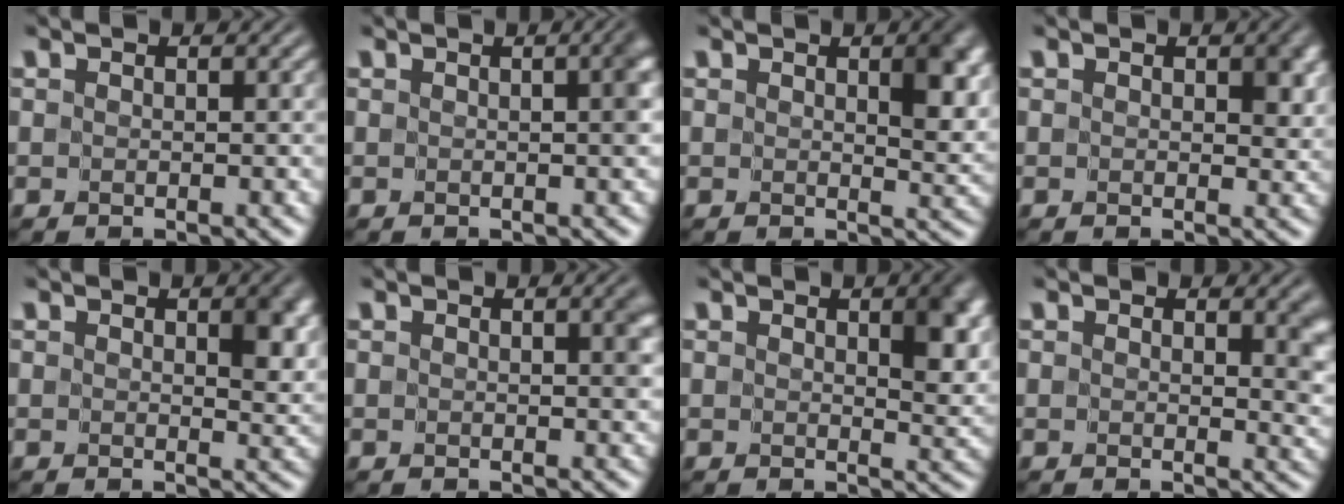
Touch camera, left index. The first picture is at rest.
{"total": 1.5, "force": [0.1, 0.0, 1.5], "torque": [-0.015, 0.004, 0.001]}
{"total": 3.4, "force": [1.1, 1.5, 2.8], "torque": [-0.036, -0.009, 0.020]}
{"total": 3.0, "force": [0.6, 1.7, 2.3], "torque": [-0.025, -0.003, 0.010]}
{"total": 3.1, "force": [0.8, 1.6, 2.5], "torque": [-0.031, -0.007, 0.016]}
{"total": 1.0, "force": [0.3, 0.3, 0.9], "torque": [-0.007, -0.001, 0.005]}
{"total": 3.7, "force": [1.2, 1.7, 3.1], "torque": [-0.038, -0.008, 0.021]}
{"total": 3.3, "force": [1.1, 1.8, 2.6], "torque": [-0.018, -0.008, 0.018]}